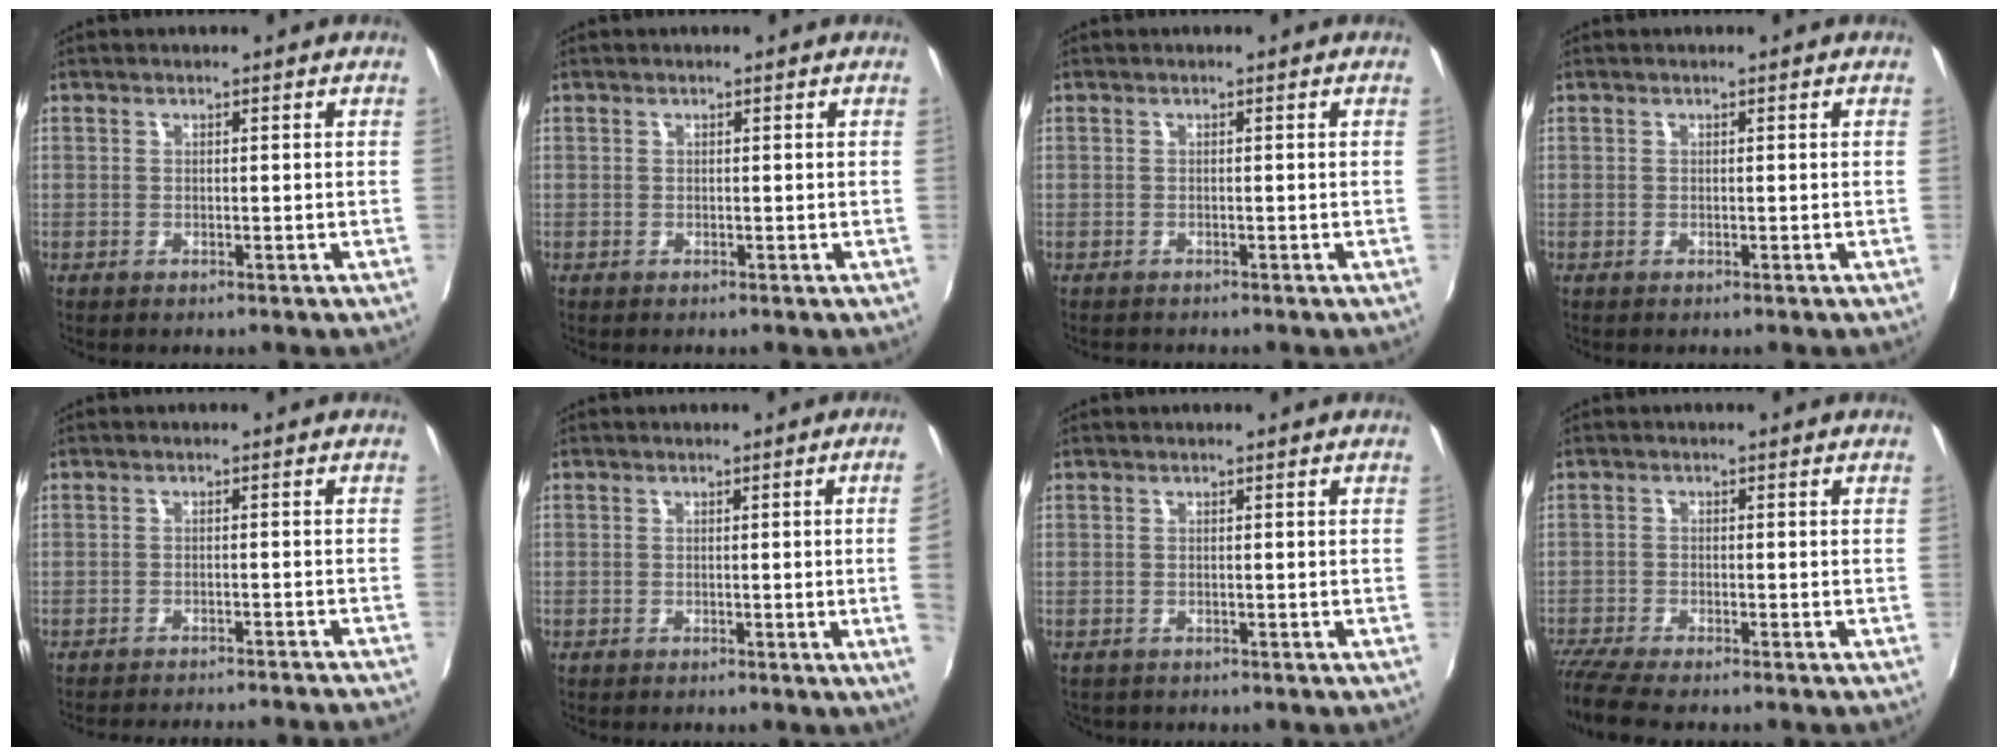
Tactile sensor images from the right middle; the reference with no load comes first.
{"total": 0.0}
{"total": 1.1, "force": [-1.0, 0.1, 0.4], "torque": [-0.006, -0.007, -0.015]}
{"total": 0.0}
{"total": 16.6, "force": [-15.3, 1.4, 6.2], "torque": [-0.119, -0.018, -0.201]}
{"total": 4.3, "force": [0.0, -2.0, 3.8], "torque": [-0.063, -0.014, 0.004]}
{"total": 1.6, "force": [-1.3, 0.9, 0.3], "torque": [-0.011, -0.004, -0.019]}
{"total": 7.1, "force": [-6.4, 0.4, 3.1], "torque": [-0.083, -0.034, -0.112]}